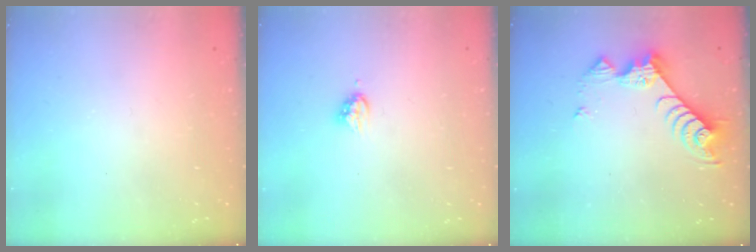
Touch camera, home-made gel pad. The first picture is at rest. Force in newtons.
{"total": 4.2, "press": 4.1, "slide": 0.5}
{"total": 10.0, "press": 9.9, "slide": 0.5}